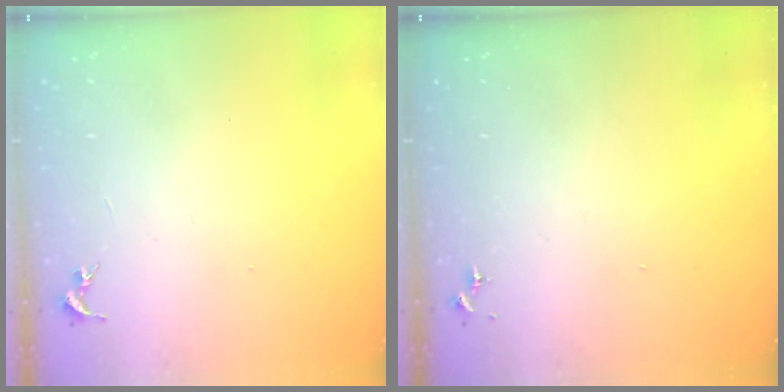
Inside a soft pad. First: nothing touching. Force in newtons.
{"total": 0.0}